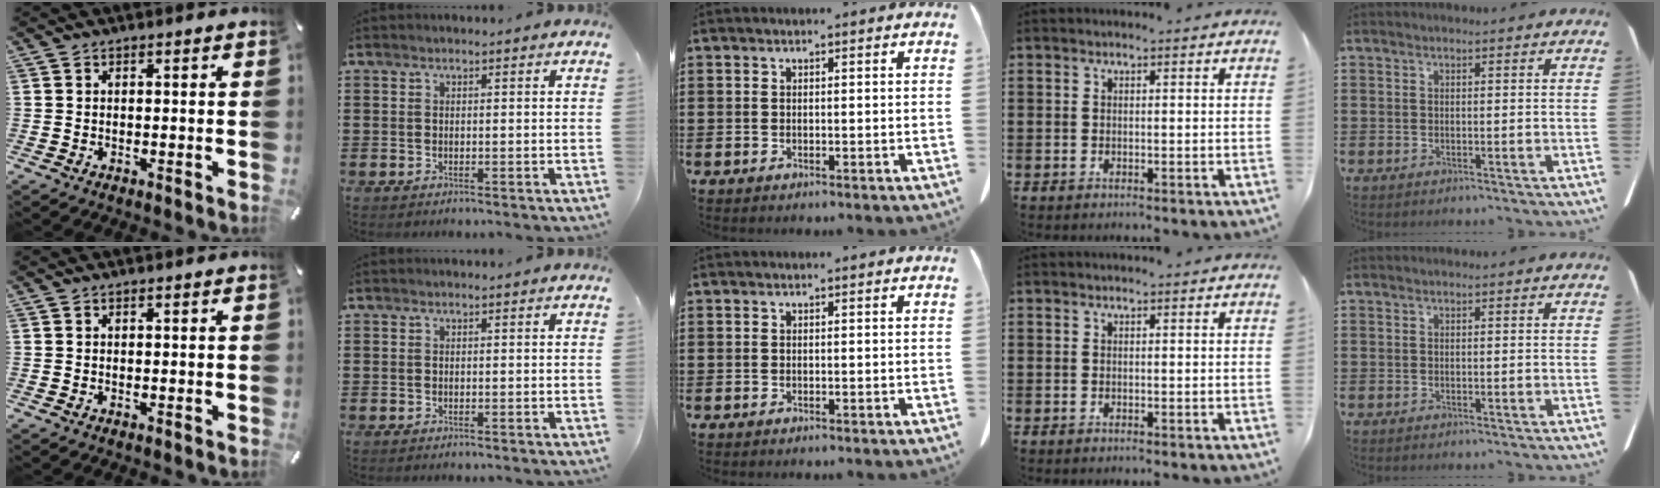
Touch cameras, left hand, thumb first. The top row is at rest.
{}